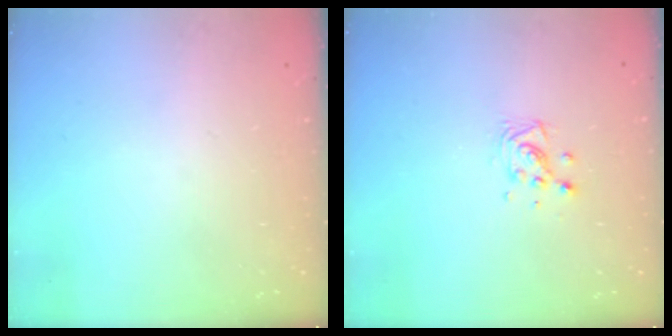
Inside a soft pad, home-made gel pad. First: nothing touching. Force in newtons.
{"total": 6.3, "press": 6.1, "slide": 1.7}